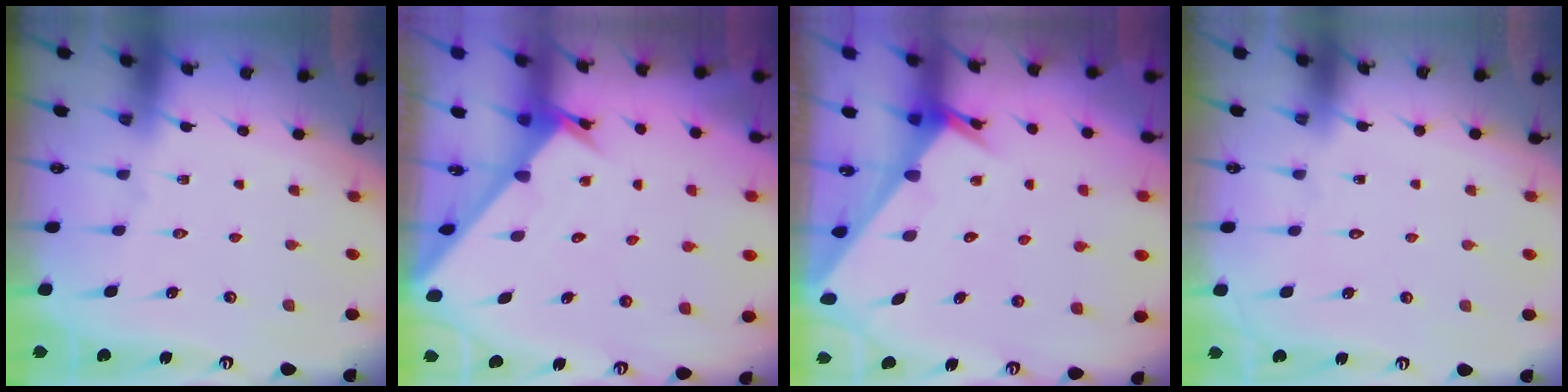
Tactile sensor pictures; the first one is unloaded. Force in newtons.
{"total": 2.4, "press": 2.4, "slide": 0.2}
{"total": 2.0, "press": 2.0, "slide": 0.1}
{"total": 1.6, "press": 1.6, "slide": 0.1}